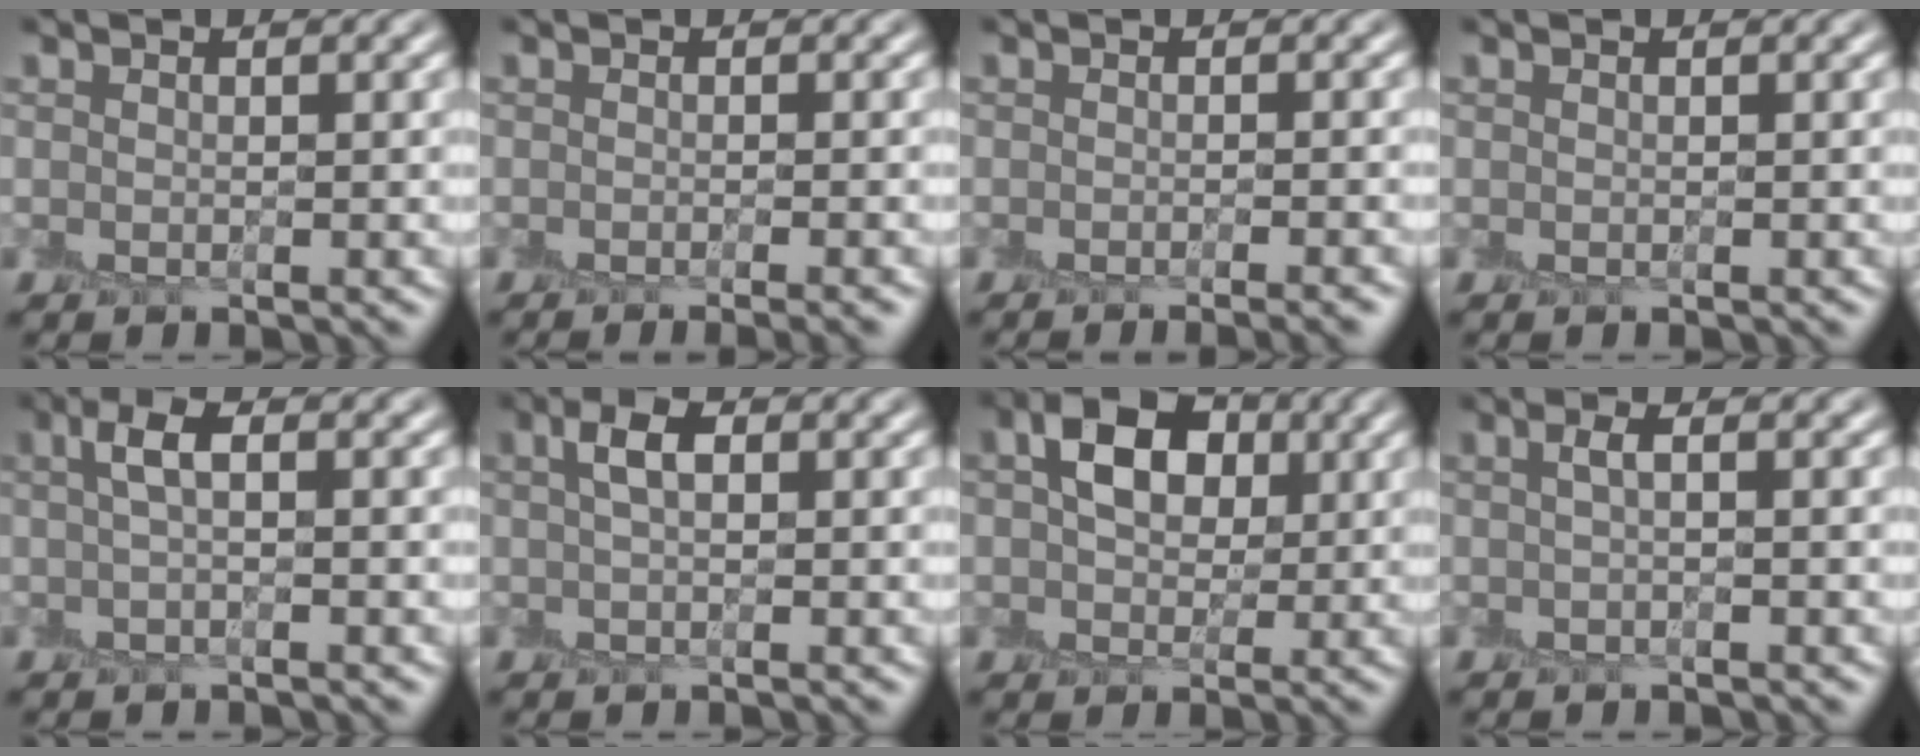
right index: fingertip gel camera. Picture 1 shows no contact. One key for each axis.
{"total": 1.8, "fx": -1.3, "fy": -0.1, "fz": 1.3, "tx": -0.011, "ty": -0.010, "tz": -0.018}
{"total": 2.4, "fx": -1.8, "fy": 0.2, "fz": 1.6, "tx": -0.004, "ty": -0.005, "tz": -0.021}
{"total": 0.0}
{"total": 1.9, "fx": 0.7, "fy": 0.2, "fz": 1.8, "tx": -0.031, "ty": 0.011, "tz": 0.008}
{"total": 1.8, "fx": 0.8, "fy": 0.6, "fz": 1.5, "tx": -0.027, "ty": 0.009, "tz": 0.009}
{"total": 4.8, "fx": 1.6, "fy": 3.3, "fz": 3.1, "tx": -0.055, "ty": 0.011, "tz": 0.016}
{"total": 0.9, "fx": 0.3, "fy": -0.3, "fz": 0.8, "tx": -0.017, "ty": 0.006, "tz": 0.003}